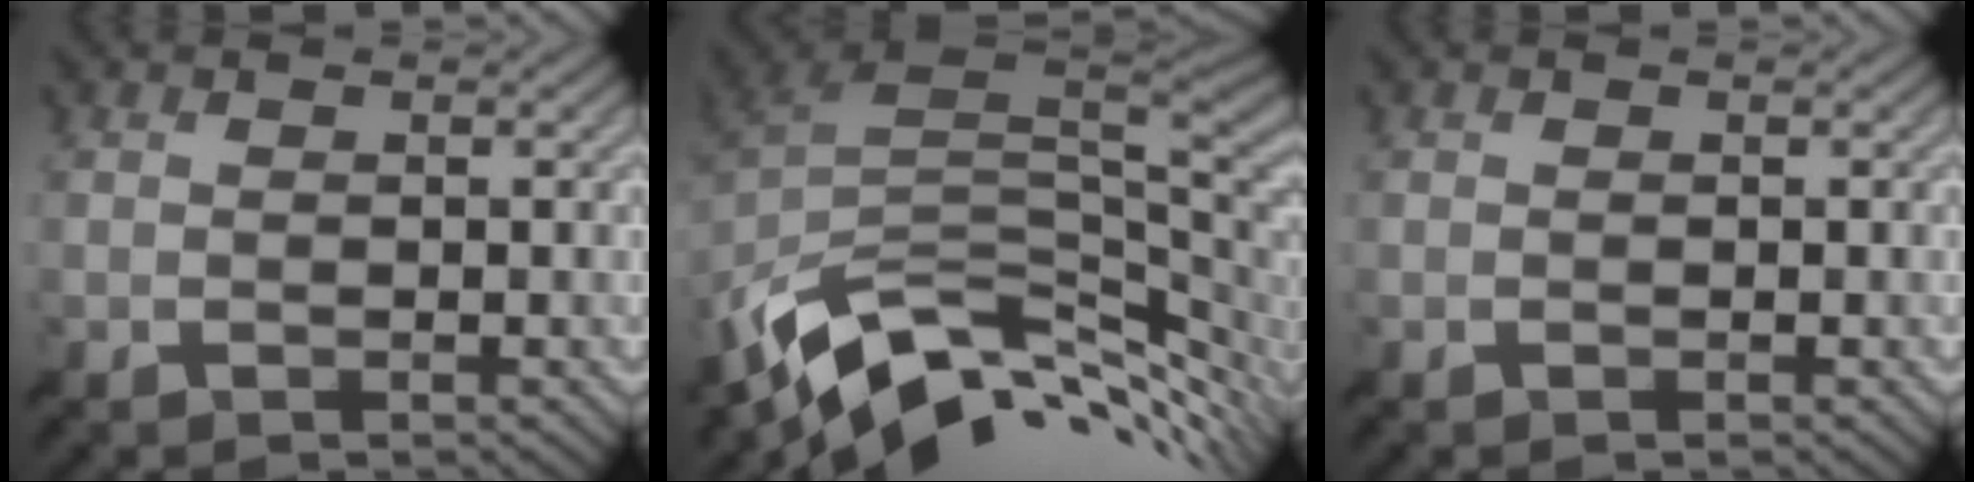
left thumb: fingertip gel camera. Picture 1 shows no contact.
{"total": 13.4, "force": [-3.8, 7.6, 10.3], "torque": [-0.226, -0.025, -0.056]}
{"total": 0.0}